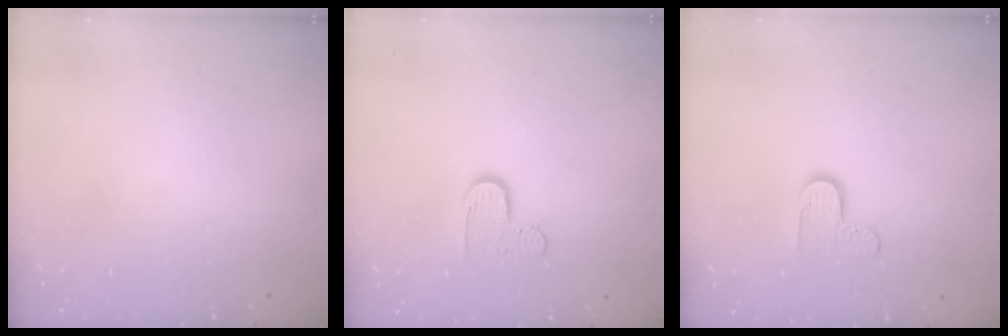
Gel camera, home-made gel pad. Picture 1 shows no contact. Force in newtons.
{"total": 6.2, "press": 6.2, "slide": 0.3}
{"total": 5.6, "press": 5.5, "slide": 0.4}